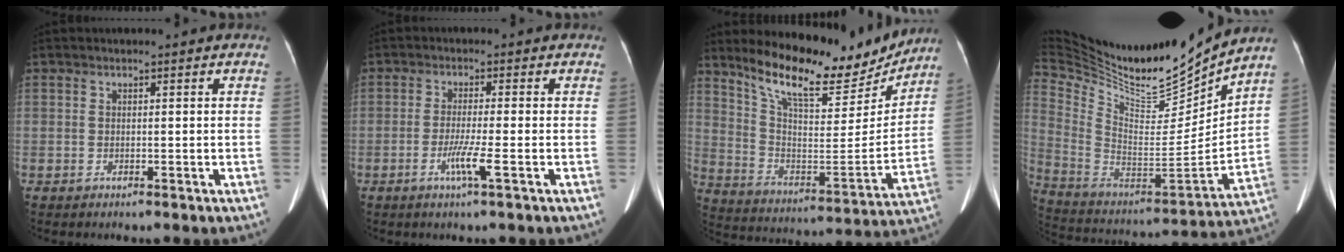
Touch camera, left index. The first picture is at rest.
{"total": 3.7, "force": [-1.5, -0.6, 3.4], "torque": [-0.071, -0.009, -0.030]}
{"total": 19.7, "force": [17.1, 4.7, 8.6], "torque": [-0.146, -0.029, 0.272]}
{"total": 27.7, "force": [24.8, 3.7, 11.9], "torque": [-0.240, -0.057, 0.412]}